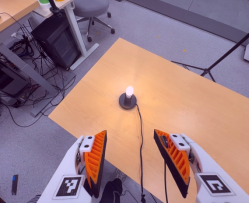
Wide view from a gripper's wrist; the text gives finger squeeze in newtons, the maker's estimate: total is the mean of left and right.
{"total": 0.0}